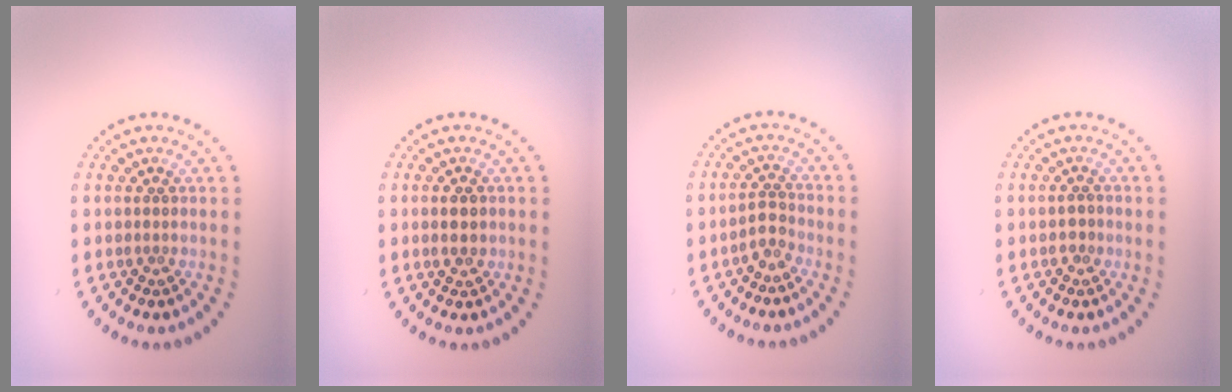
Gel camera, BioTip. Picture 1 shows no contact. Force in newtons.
{"total": 1.6, "press": 1.6, "slide": 0.1}
{"total": 1.7, "press": 1.4, "slide": 1.1}
{"total": 1.0, "press": 0.9, "slide": 0.3}